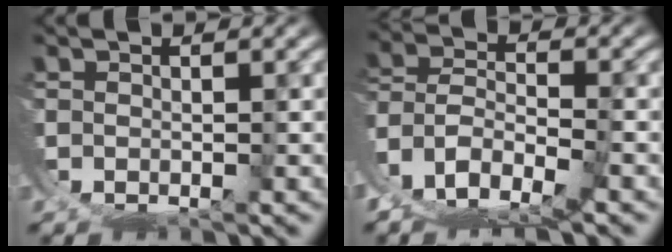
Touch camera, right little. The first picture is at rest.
{"total": 5.1, "force": [-0.8, 3.9, 3.3], "torque": [-0.074, -0.026, -0.008]}